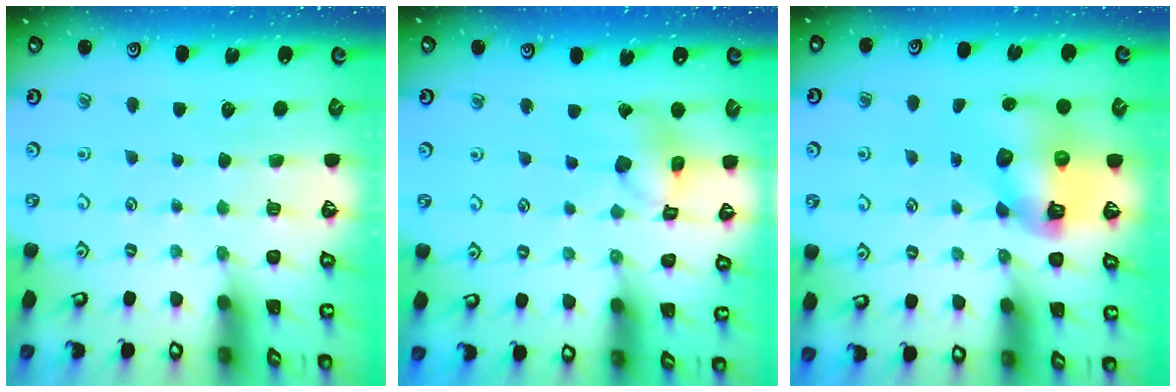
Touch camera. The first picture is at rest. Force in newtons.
{"total": 11.6, "press": 11.5, "slide": 1.4}
{"total": 11.5, "press": 11.3, "slide": 1.6}